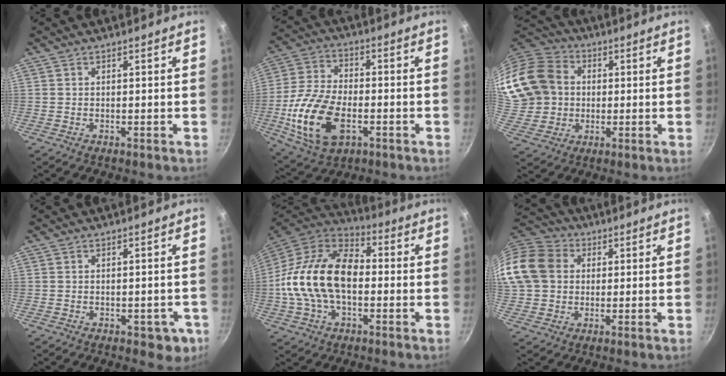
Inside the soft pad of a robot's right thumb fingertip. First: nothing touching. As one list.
[{"total": 16.7, "force": [-4.5, 9.8, 12.8], "torque": [-0.247, 0.017, -0.081]}, {"total": 19.4, "force": [2.8, 16.7, 9.6], "torque": [-0.188, 0.030, 0.056]}, {"total": 4.6, "force": [-1.8, 2.8, 3.3], "torque": [-0.017, 0.015, -0.010]}, {"total": 20.7, "force": [-1.1, 13.1, 16.1], "torque": [-0.273, 0.035, -0.034]}, {"total": 16.1, "force": [2.5, 13.3, 8.7], "torque": [-0.161, 0.031, 0.032]}]